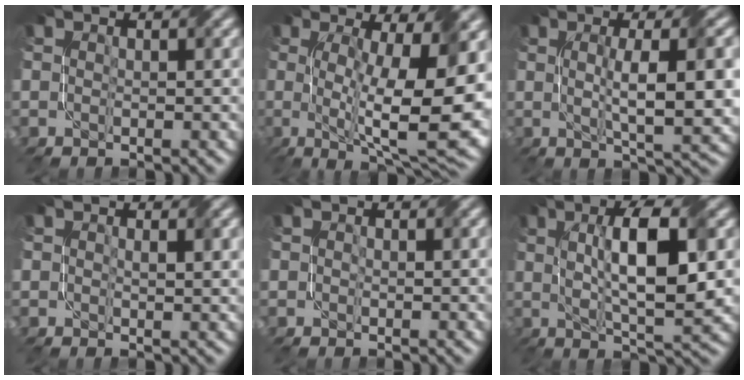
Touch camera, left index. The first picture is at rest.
{"total": 13.3, "force": [-0.3, 3.6, 12.8], "torque": [-0.185, -0.007, 0.004]}
{"total": 8.3, "force": [0.5, 2.0, 8.1], "torque": [-0.114, 0.002, 0.010]}
{"total": 2.1, "force": [0.8, 0.7, 1.8], "torque": [-0.025, -0.001, 0.014]}
{"total": 1.1, "force": [0.4, 0.6, 0.8], "torque": [-0.010, 0.000, 0.007]}
{"total": 9.1, "force": [1.5, 2.4, 8.7], "torque": [-0.137, 0.005, 0.024]}